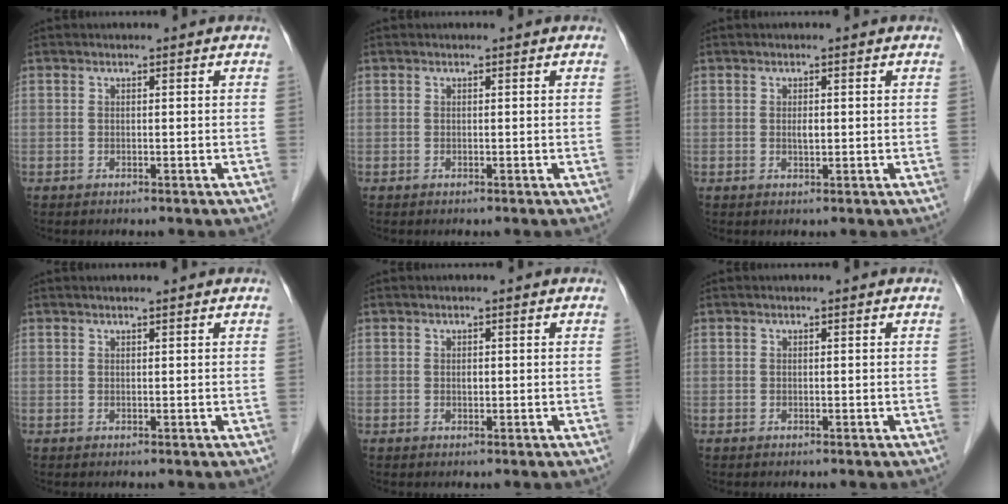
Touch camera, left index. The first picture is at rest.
{"total": 0.0}
{"total": 1.1, "force": [0.1, 0.4, 1.0], "torque": [-0.020, -0.002, 0.003]}
{"total": 1.3, "force": [1.1, 0.0, 0.8], "torque": [-0.011, 0.012, 0.019]}
{"total": 0.6, "force": [0.1, 0.3, 0.5], "torque": [-0.010, 0.000, 0.003]}
{"total": 0.0}